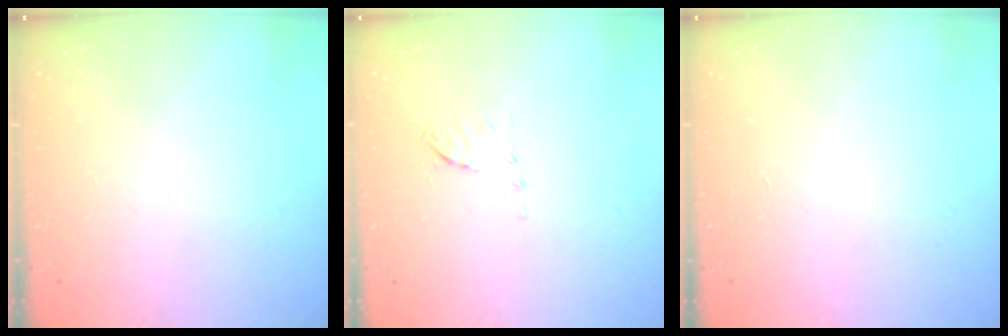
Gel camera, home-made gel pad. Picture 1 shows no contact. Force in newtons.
{"total": 5.3, "press": 5.3, "slide": 0.6}
{"total": 1.6, "press": 1.6, "slide": 0.1}